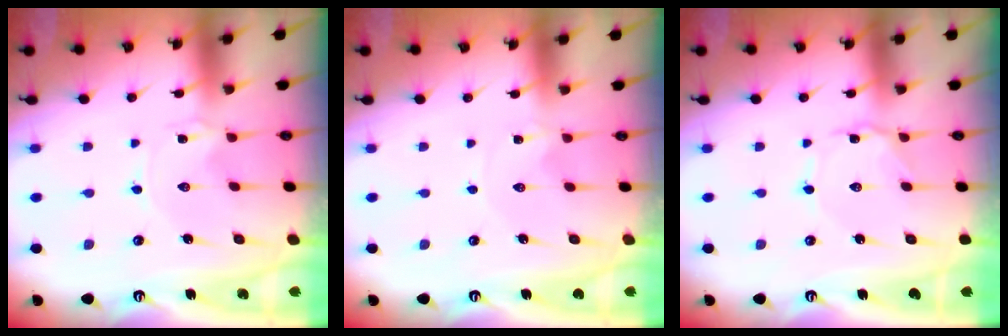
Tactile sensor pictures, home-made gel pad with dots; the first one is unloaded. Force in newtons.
{"total": 0.9, "press": 0.9, "slide": 0.1}
{"total": 2.1, "press": 2.0, "slide": 0.2}